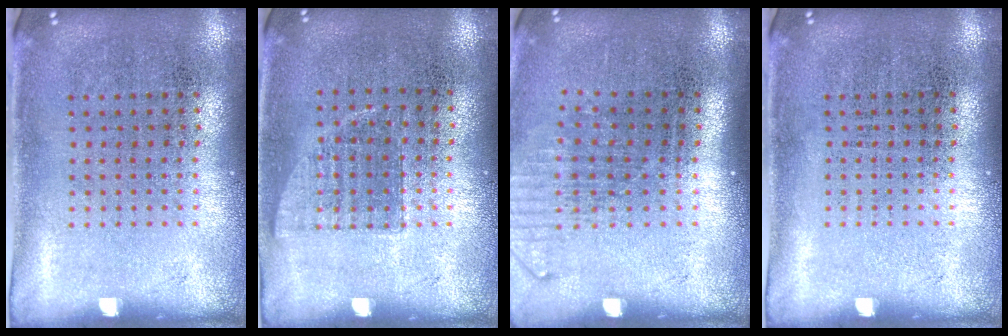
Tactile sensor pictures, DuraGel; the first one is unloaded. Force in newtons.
{"total": 0.7, "press": 0.7, "slide": 0.1}
{"total": 1.3, "press": 1.1, "slide": 0.8}
{"total": 0.0}